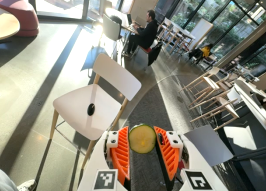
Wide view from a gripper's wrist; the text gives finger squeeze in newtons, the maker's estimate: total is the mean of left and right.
{"total": 9.2, "left": 9.6, "right": 8.8}